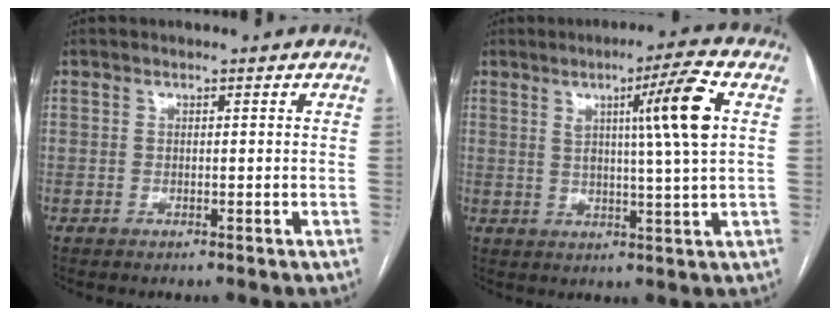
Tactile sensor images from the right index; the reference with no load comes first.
{"total": 9.7, "force": [2.8, -1.3, 9.2], "torque": [-0.144, 0.001, 0.043]}